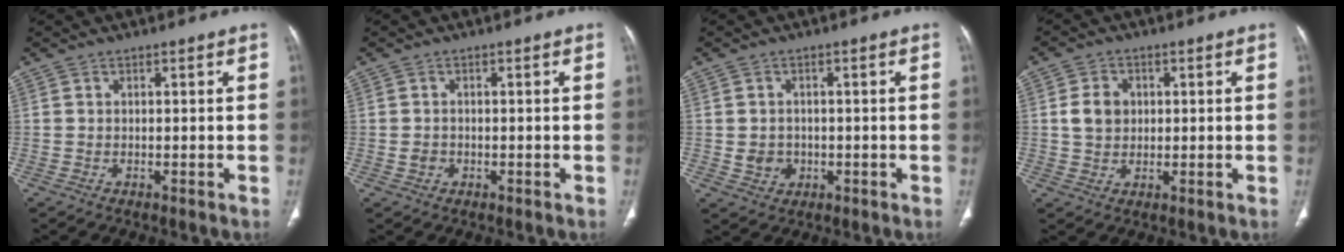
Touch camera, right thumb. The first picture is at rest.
{"total": 1.3, "force": [-0.4, 1.1, 0.6], "torque": [-0.006, 0.003, -0.006]}
{"total": 3.4, "force": [-0.5, 3.1, 1.5], "torque": [-0.012, 0.002, 0.001]}
{"total": 5.1, "force": [0.8, 4.2, 2.7], "torque": [-0.032, 0.000, 0.014]}